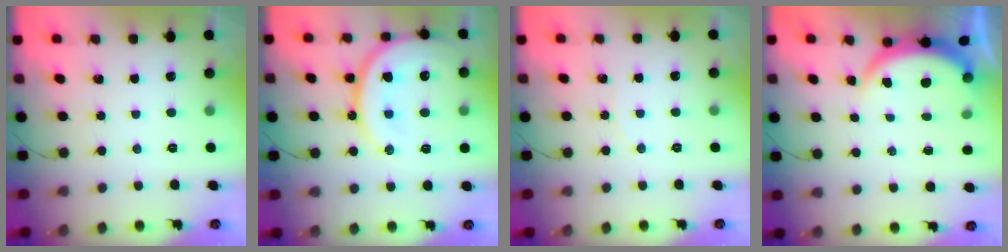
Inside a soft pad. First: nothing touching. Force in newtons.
{"total": 19.0, "press": 18.8, "slide": 2.1}
{"total": 3.6, "press": 2.9, "slide": 2.2}
{"total": 3.9, "press": 3.9, "slide": 0.2}